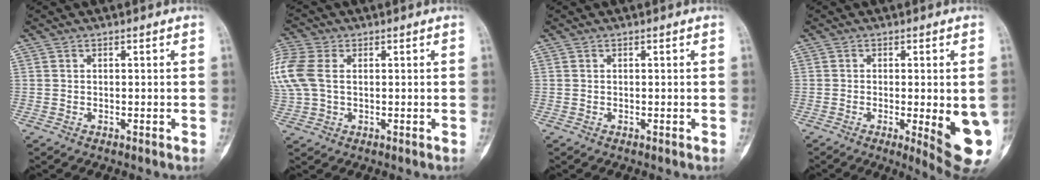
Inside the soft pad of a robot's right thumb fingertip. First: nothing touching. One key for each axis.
{"total": 11.7, "fx": 2.0, "fy": 7.8, "fz": 8.5, "tx": -0.238, "ty": 0.019, "tz": 0.042}
{"total": 0.0}
{"total": 12.7, "fx": -2.8, "fy": 3.2, "fz": 12.0, "tx": -0.128, "ty": -0.019, "tz": -0.025}